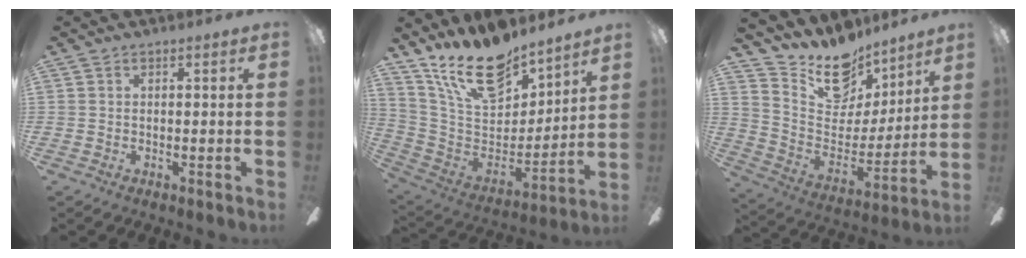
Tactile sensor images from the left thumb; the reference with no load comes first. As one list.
[{"total": 19.0, "force": [14.1, 8.5, 9.5], "torque": [-0.176, -0.090, 0.254]}, {"total": 15.7, "force": [12.6, 8.4, 4.5], "torque": [-0.083, -0.100, 0.228]}]